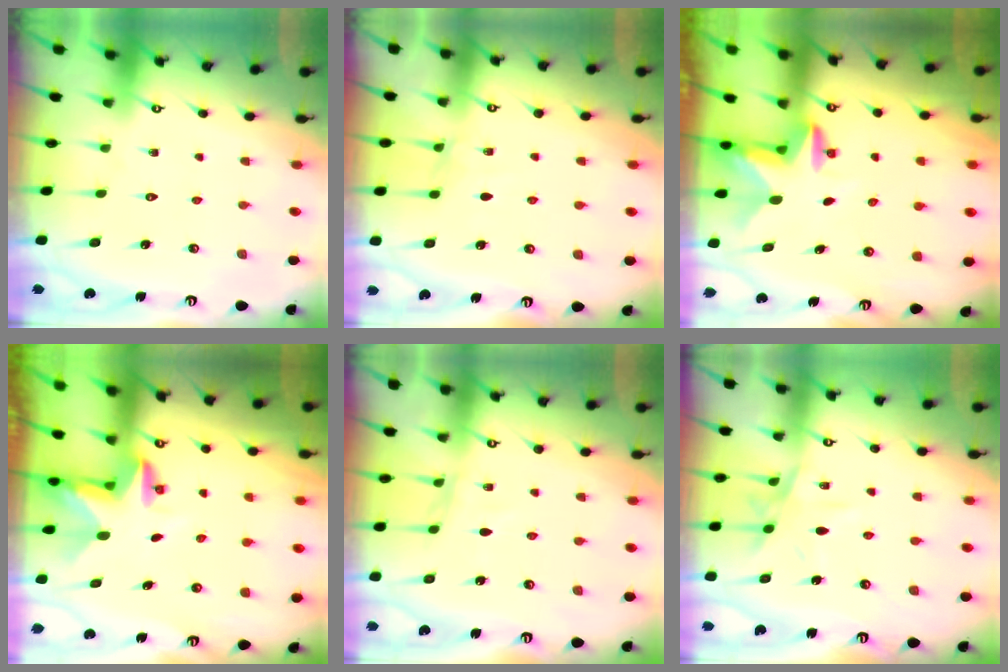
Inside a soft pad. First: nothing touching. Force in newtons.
{"total": 4.5, "press": 4.5, "slide": 0.5}
{"total": 2.7, "press": 2.6, "slide": 0.6}
{"total": 2.8, "press": 2.8, "slide": 0.2}
{"total": 6.4, "press": 6.4, "slide": 0.6}
{"total": 9.5, "press": 9.4, "slide": 0.8}